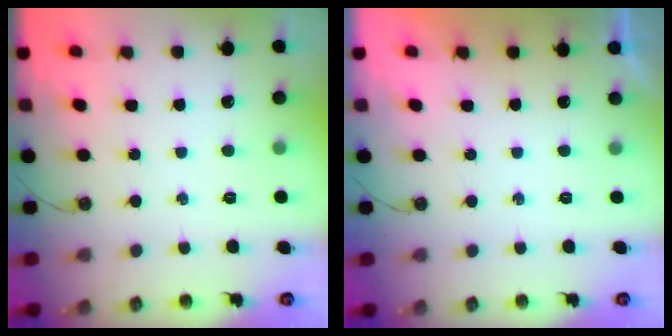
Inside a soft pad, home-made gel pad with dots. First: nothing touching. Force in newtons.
{"total": 0.0}